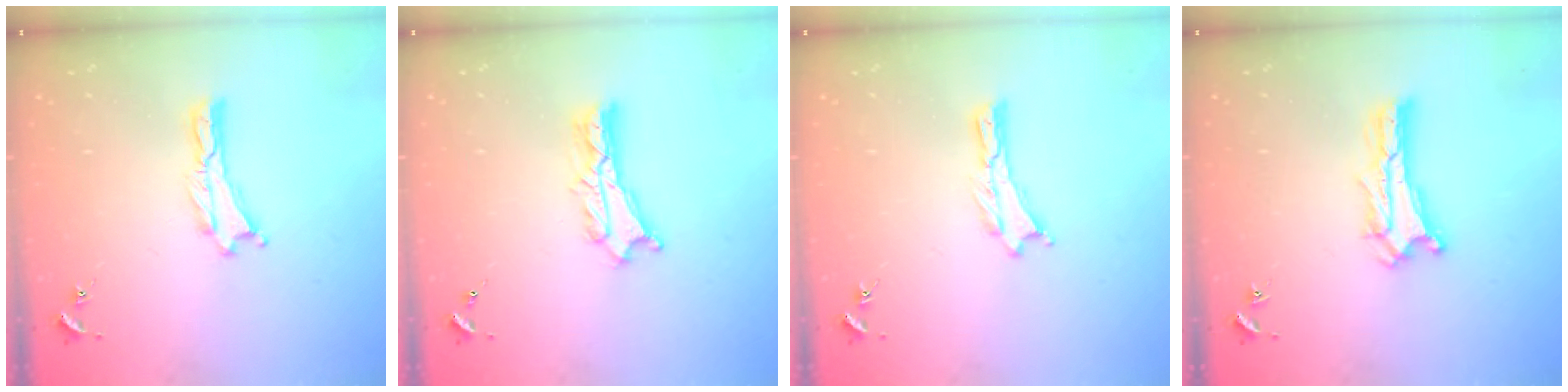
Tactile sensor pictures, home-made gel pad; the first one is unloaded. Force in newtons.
{"total": 2.7, "press": 2.6, "slide": 0.3}
{"total": 0.0}
{"total": 0.9, "press": 0.9, "slide": 0.2}